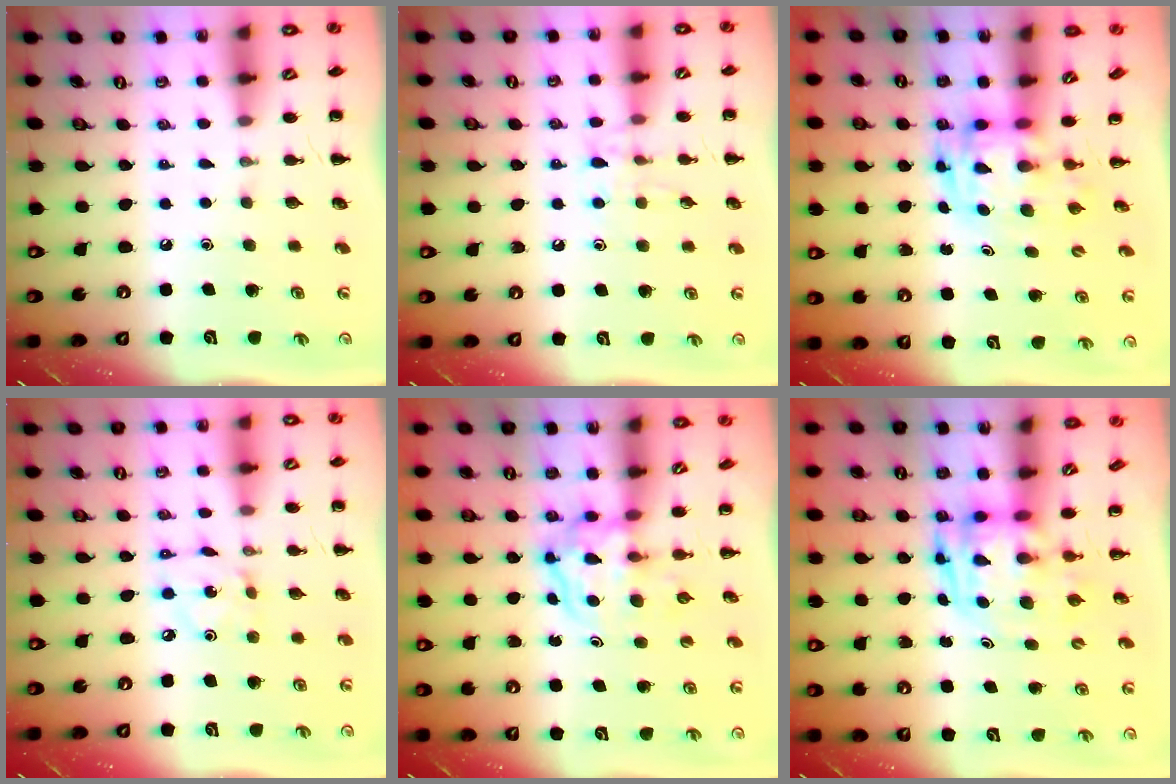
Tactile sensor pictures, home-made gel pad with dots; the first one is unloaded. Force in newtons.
{"total": 8.0, "press": 7.9, "slide": 1.3}
{"total": 2.9, "press": 2.9, "slide": 0.6}
{"total": 2.3, "press": 2.3, "slide": 0.1}
{"total": 3.8, "press": 3.8, "slide": 0.4}
{"total": 3.2, "press": 3.1, "slide": 0.7}